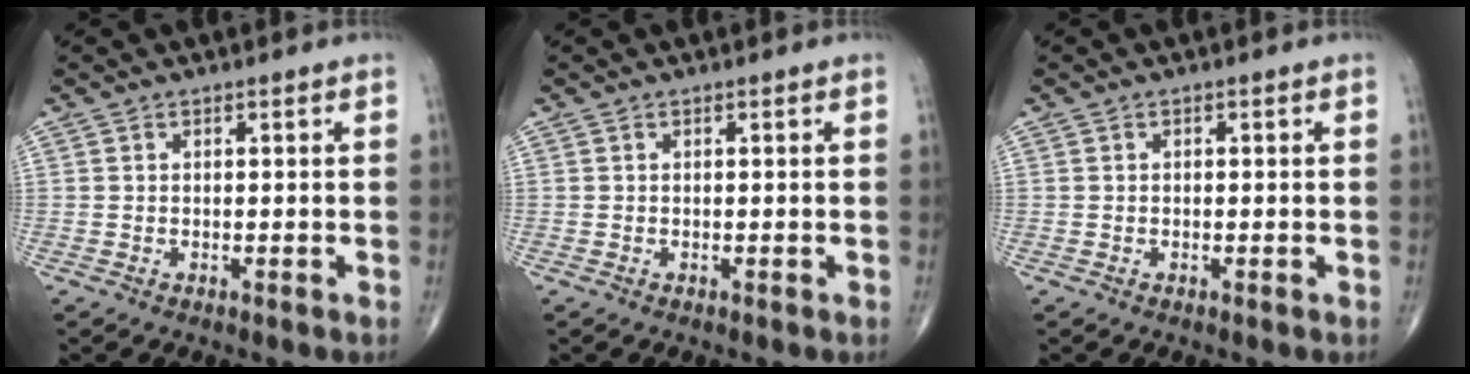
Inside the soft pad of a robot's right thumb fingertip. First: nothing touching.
{"total": 0.0}
{"total": 0.0}